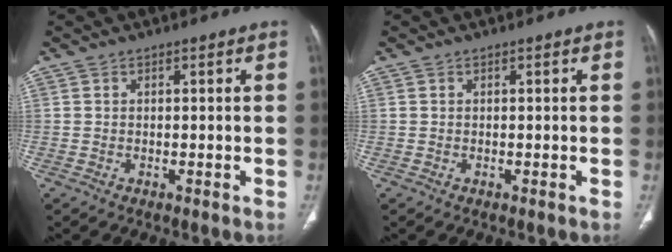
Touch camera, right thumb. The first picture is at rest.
{"total": 0.0}